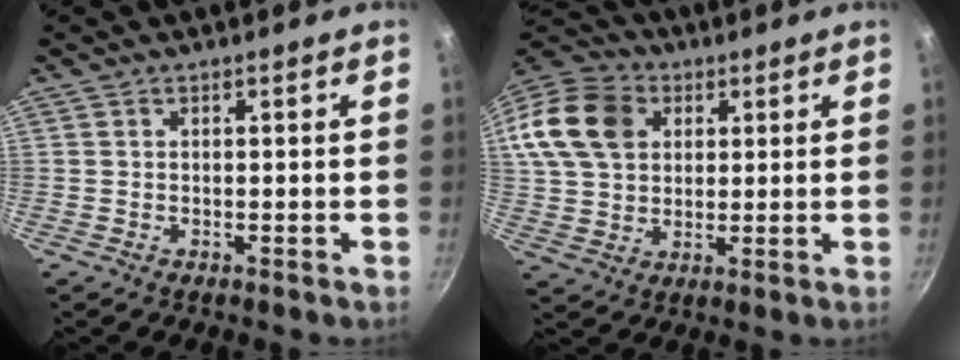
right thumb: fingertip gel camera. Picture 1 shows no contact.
{"total": 19.6, "force": [6.0, 15.1, 11.1], "torque": [-0.231, 0.027, 0.103]}